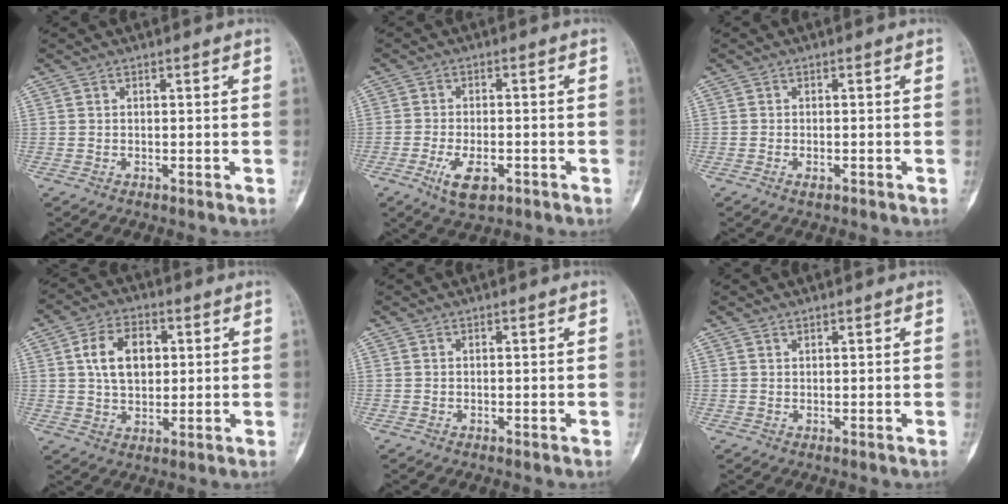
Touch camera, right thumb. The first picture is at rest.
{"total": 6.2, "force": [-2.8, 3.0, 4.6], "torque": [-0.083, 0.006, -0.043]}
{"total": 1.1, "force": [-0.6, 0.6, 0.7], "torque": [-0.014, 0.004, -0.008]}
{"total": 9.8, "force": [2.2, 6.5, 7.0], "torque": [-0.100, -0.001, 0.037]}
{"total": 0.0}
{"total": 0.6, "force": [0.6, 0.2, 0.0], "torque": [-0.002, -0.003, 0.011]}